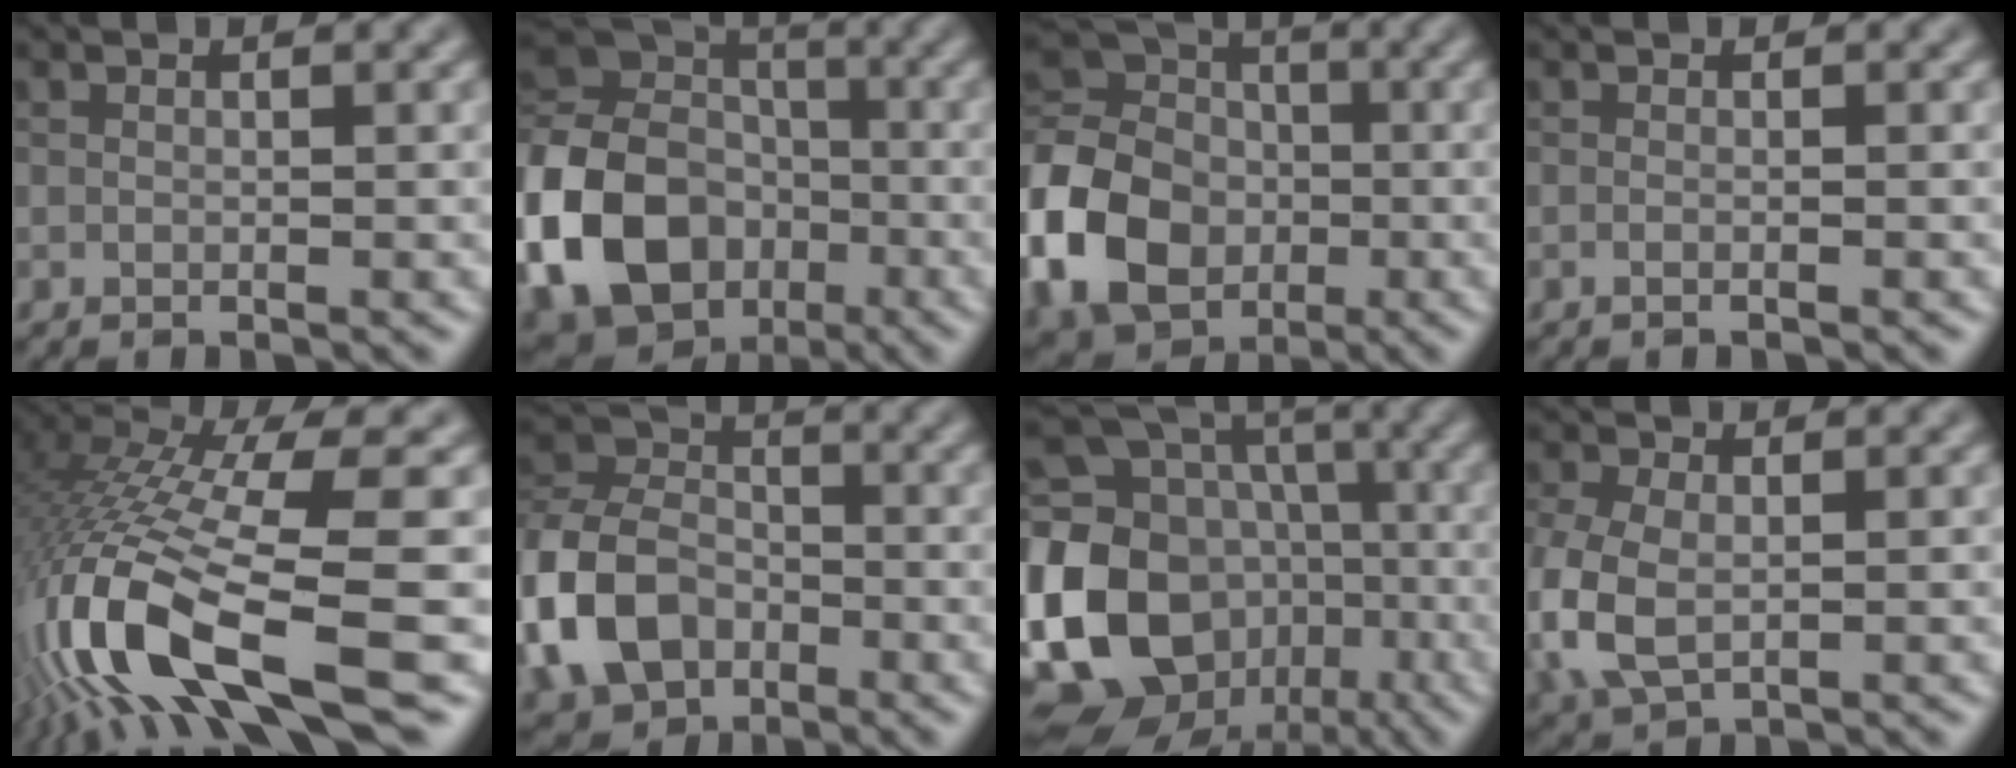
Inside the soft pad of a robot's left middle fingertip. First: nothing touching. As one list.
[{"total": 15.0, "force": [-4.8, 12.1, 7.5], "torque": [-0.179, -0.016, -0.106]}, {"total": 10.7, "force": [-3.1, 8.4, 5.8], "torque": [-0.136, 0.008, -0.083]}, {"total": 0.9, "force": [-0.1, 0.4, 0.8], "torque": [-0.008, -0.007, -0.011]}, {"total": 14.6, "force": [-4.9, 3.8, 13.2], "torque": [-0.287, -0.011, -0.066]}, {"total": 8.7, "force": [-3.3, 6.5, 4.7], "torque": [-0.102, 0.003, -0.079]}, {"total": 17.7, "force": [-3.6, 14.9, 9.0], "torque": [-0.221, -0.003, -0.062]}, {"total": 5.3, "force": [-0.9, 3.6, 3.8], "torque": [-0.108, -0.009, -0.017]}]